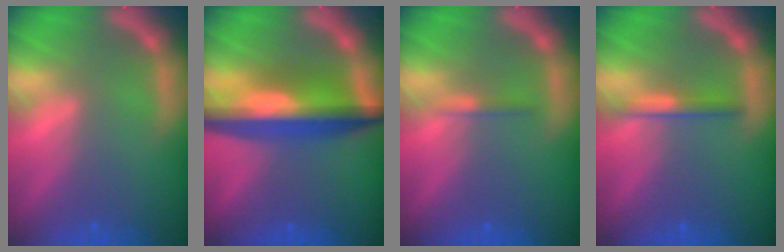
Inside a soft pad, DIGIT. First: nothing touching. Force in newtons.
{"total": 9.1}
{"total": 0.9}
{"total": 1.9}